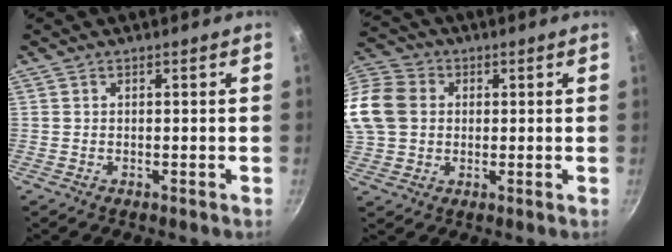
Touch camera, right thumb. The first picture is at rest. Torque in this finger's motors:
{"motor_torque": [-0.32, 1.84, 0.62, -0.49, 0.24]}